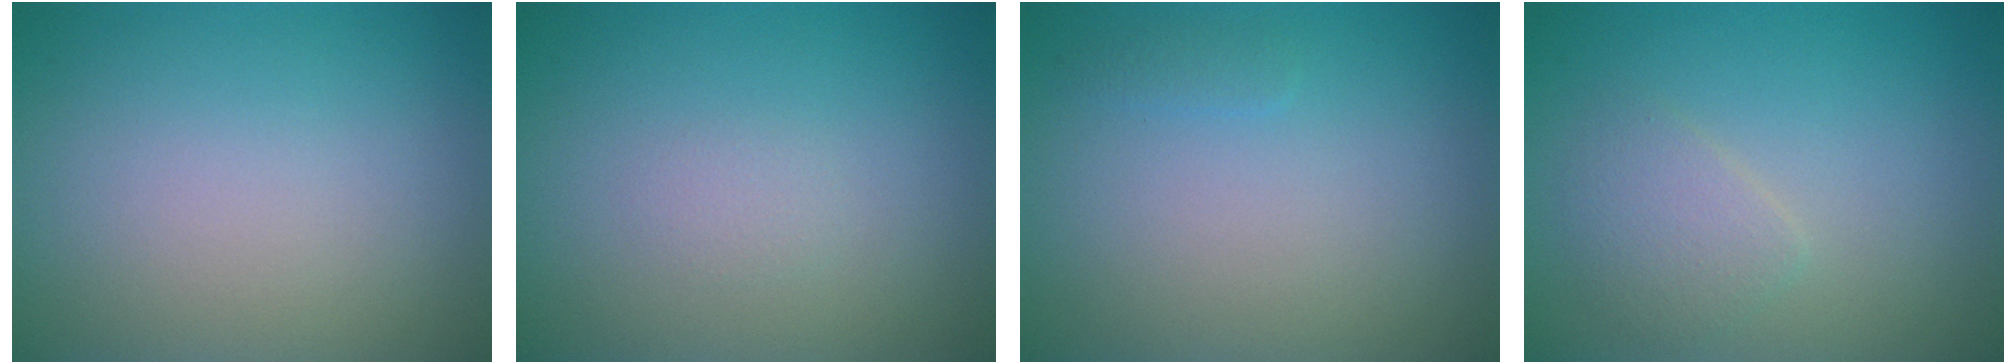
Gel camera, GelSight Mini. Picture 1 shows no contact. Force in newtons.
{"total": 0.6, "press": 0.6, "slide": 0.1}
{"total": 0.6, "press": 0.6, "slide": 0.0}
{"total": 2.0, "press": 2.0, "slide": 0.0}